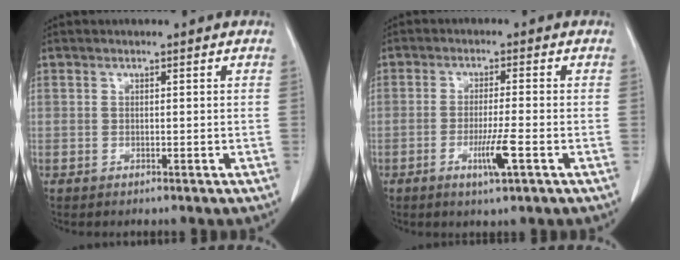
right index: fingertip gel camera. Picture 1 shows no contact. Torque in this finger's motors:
{"motor_torque": [-0.07, 0.11, 0.03, 0.02]}